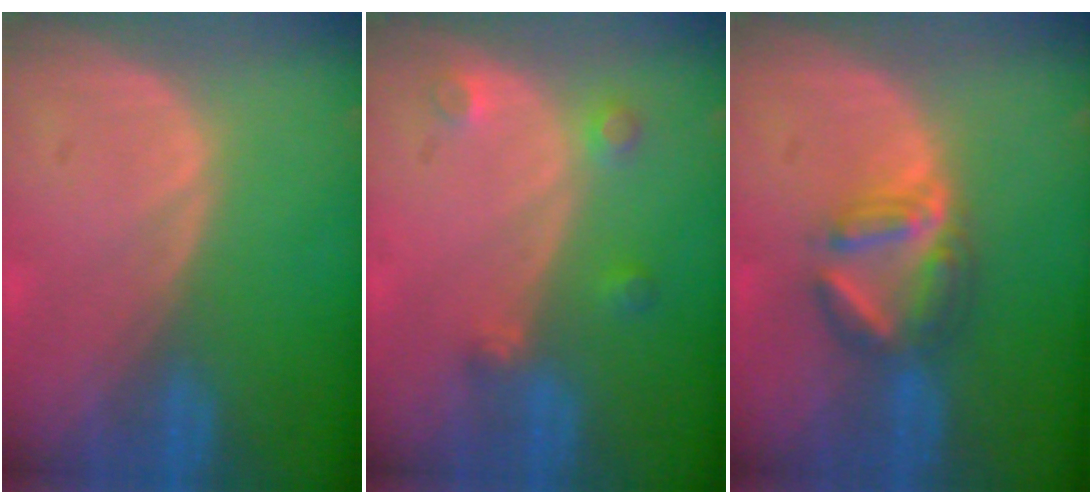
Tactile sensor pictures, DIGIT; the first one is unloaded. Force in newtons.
{"total": 3.0, "press": 2.8, "slide": 1.1}
{"total": 5.9, "press": 5.4, "slide": 2.3}